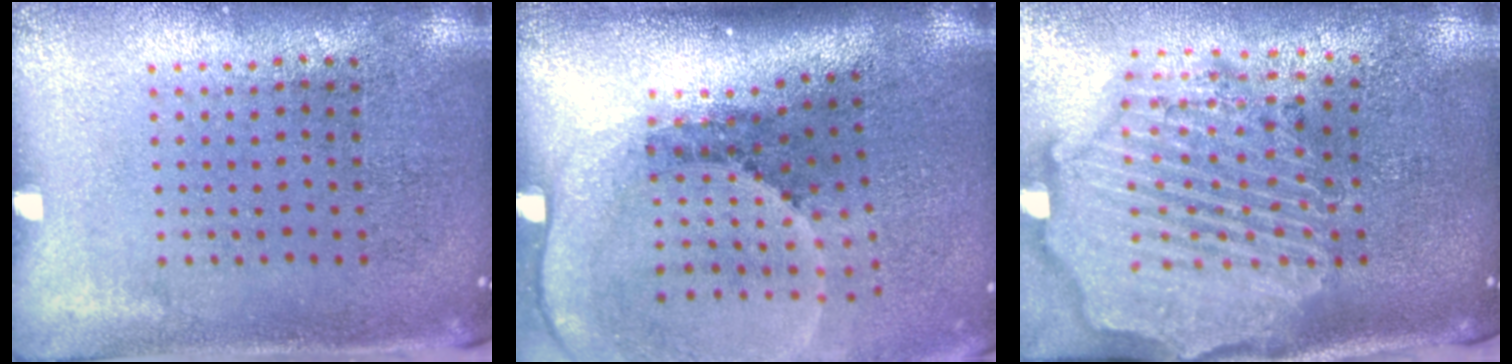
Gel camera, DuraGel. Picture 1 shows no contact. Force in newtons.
{"total": 2.8, "press": 1.9, "slide": 2.1}
{"total": 3.4, "press": 2.9, "slide": 1.7}